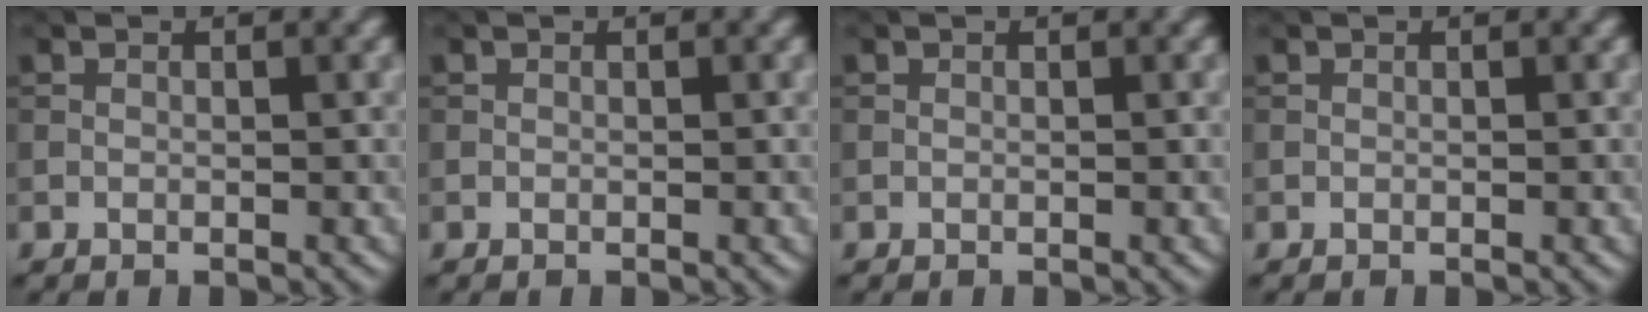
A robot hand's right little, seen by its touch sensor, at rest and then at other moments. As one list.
[{"total": 0.0}, {"total": 0.0}, {"total": 0.0}]